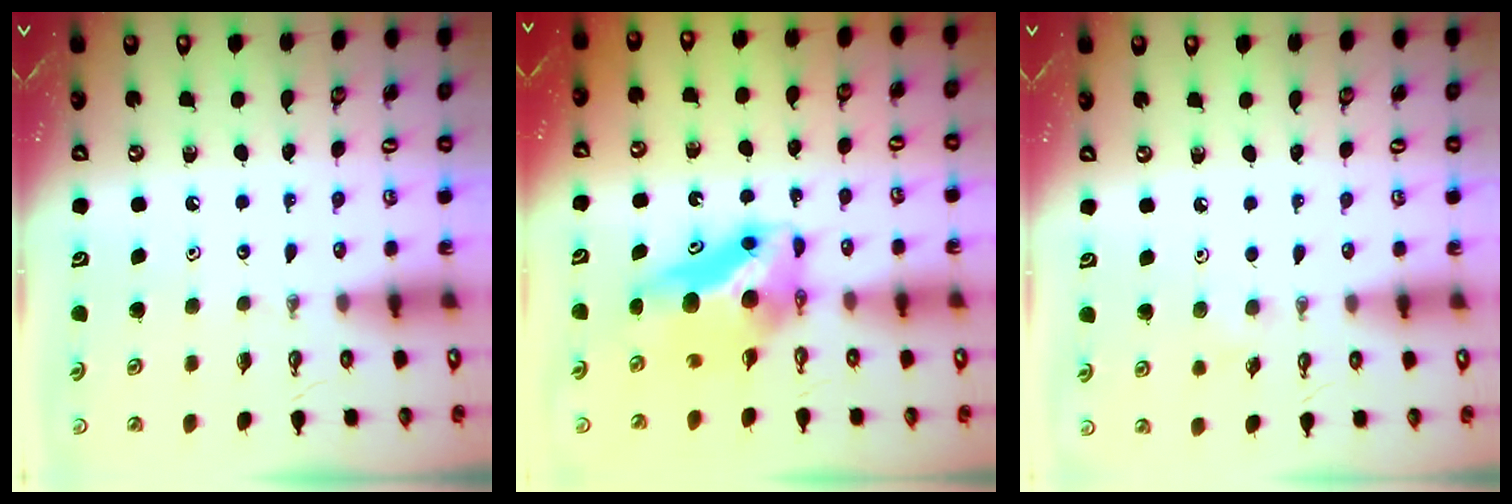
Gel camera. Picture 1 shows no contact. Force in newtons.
{"total": 9.4, "press": 9.0, "slide": 2.7}
{"total": 3.8, "press": 3.7, "slide": 0.8}